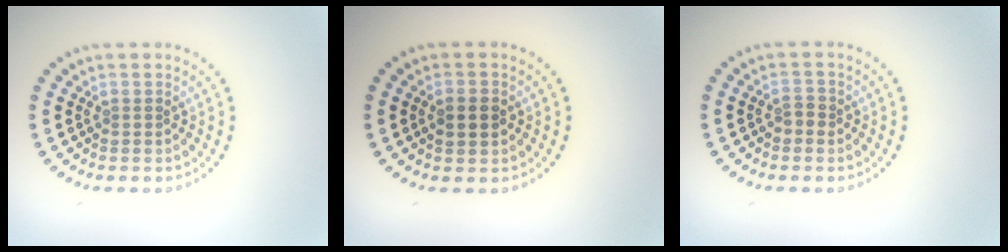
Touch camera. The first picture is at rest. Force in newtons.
{"total": 2.1, "press": 2.1, "slide": 0.0}
{"total": 1.2, "press": 1.1, "slide": 0.4}